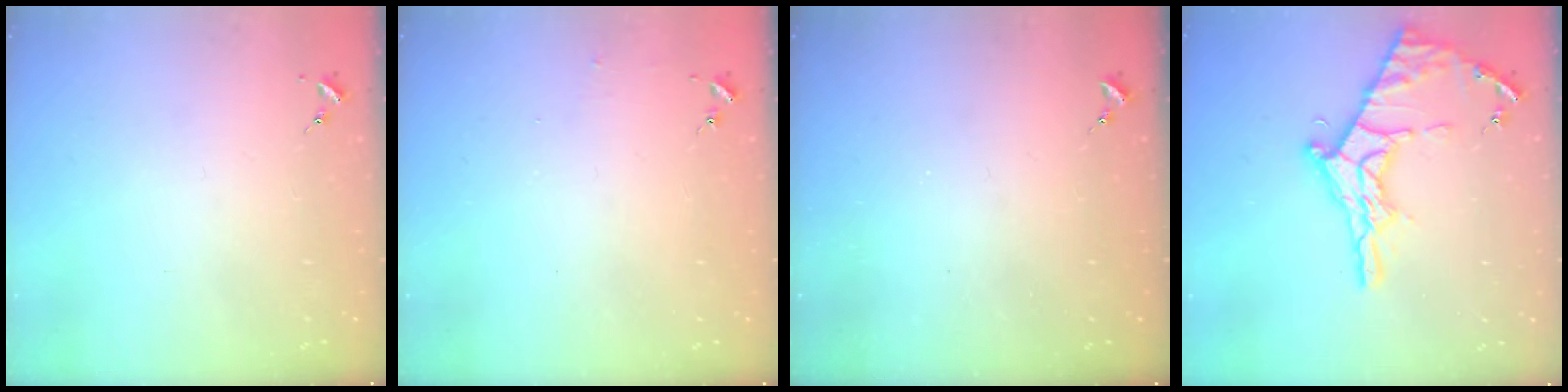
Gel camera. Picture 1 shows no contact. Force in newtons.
{"total": 3.6, "press": 3.6, "slide": 0.3}
{"total": 0.0}
{"total": 21.5, "press": 21.4, "slide": 1.7}